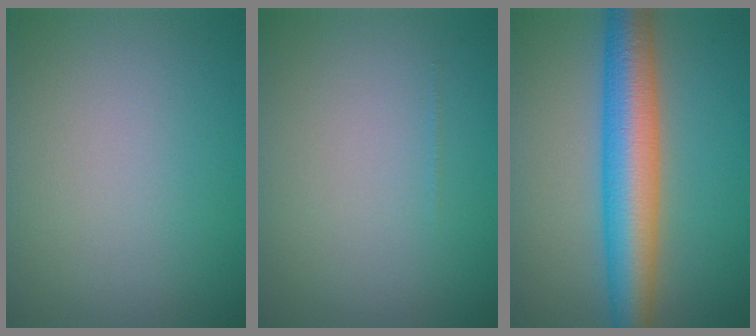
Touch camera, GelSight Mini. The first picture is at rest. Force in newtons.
{"total": 0.0}
{"total": 8.2, "press": 8.2, "slide": 0.3}